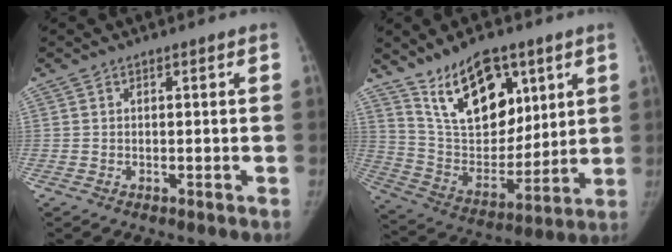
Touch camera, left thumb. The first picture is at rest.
{"total": 18.2, "force": [10.4, 9.7, 11.2], "torque": [-0.140, -0.059, 0.201]}